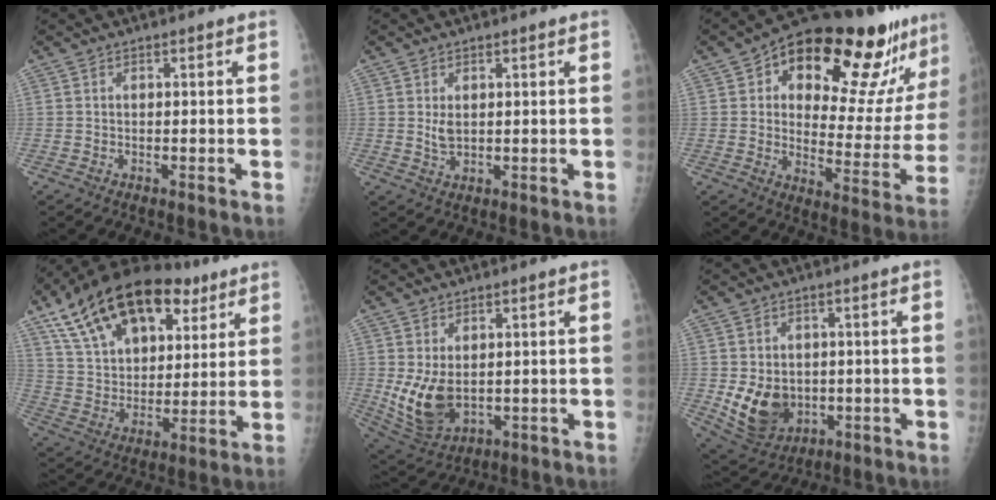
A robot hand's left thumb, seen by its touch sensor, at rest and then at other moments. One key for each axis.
{"total": 2.5, "fx": 0.7, "fy": 1.5, "fz": 1.9, "tx": -0.029, "ty": -0.008, "tz": 0.016}
{"total": 24.6, "fx": 14.9, "fy": 9.6, "fz": 17.2, "tx": -0.194, "ty": -0.042, "tz": 0.213}
{"total": 26.2, "fx": 14.2, "fy": 14.6, "fz": 16.5, "tx": -0.259, "ty": -0.004, "tz": 0.244}
{"total": 9.3, "fx": 0.2, "fy": 6.0, "fz": 7.0, "tx": -0.126, "ty": -0.017, "tz": 0.025}
{"total": 10.4, "fx": -1.1, "fy": 8.1, "fz": 6.4, "tx": -0.086, "ty": -0.007, "tz": 0.006}